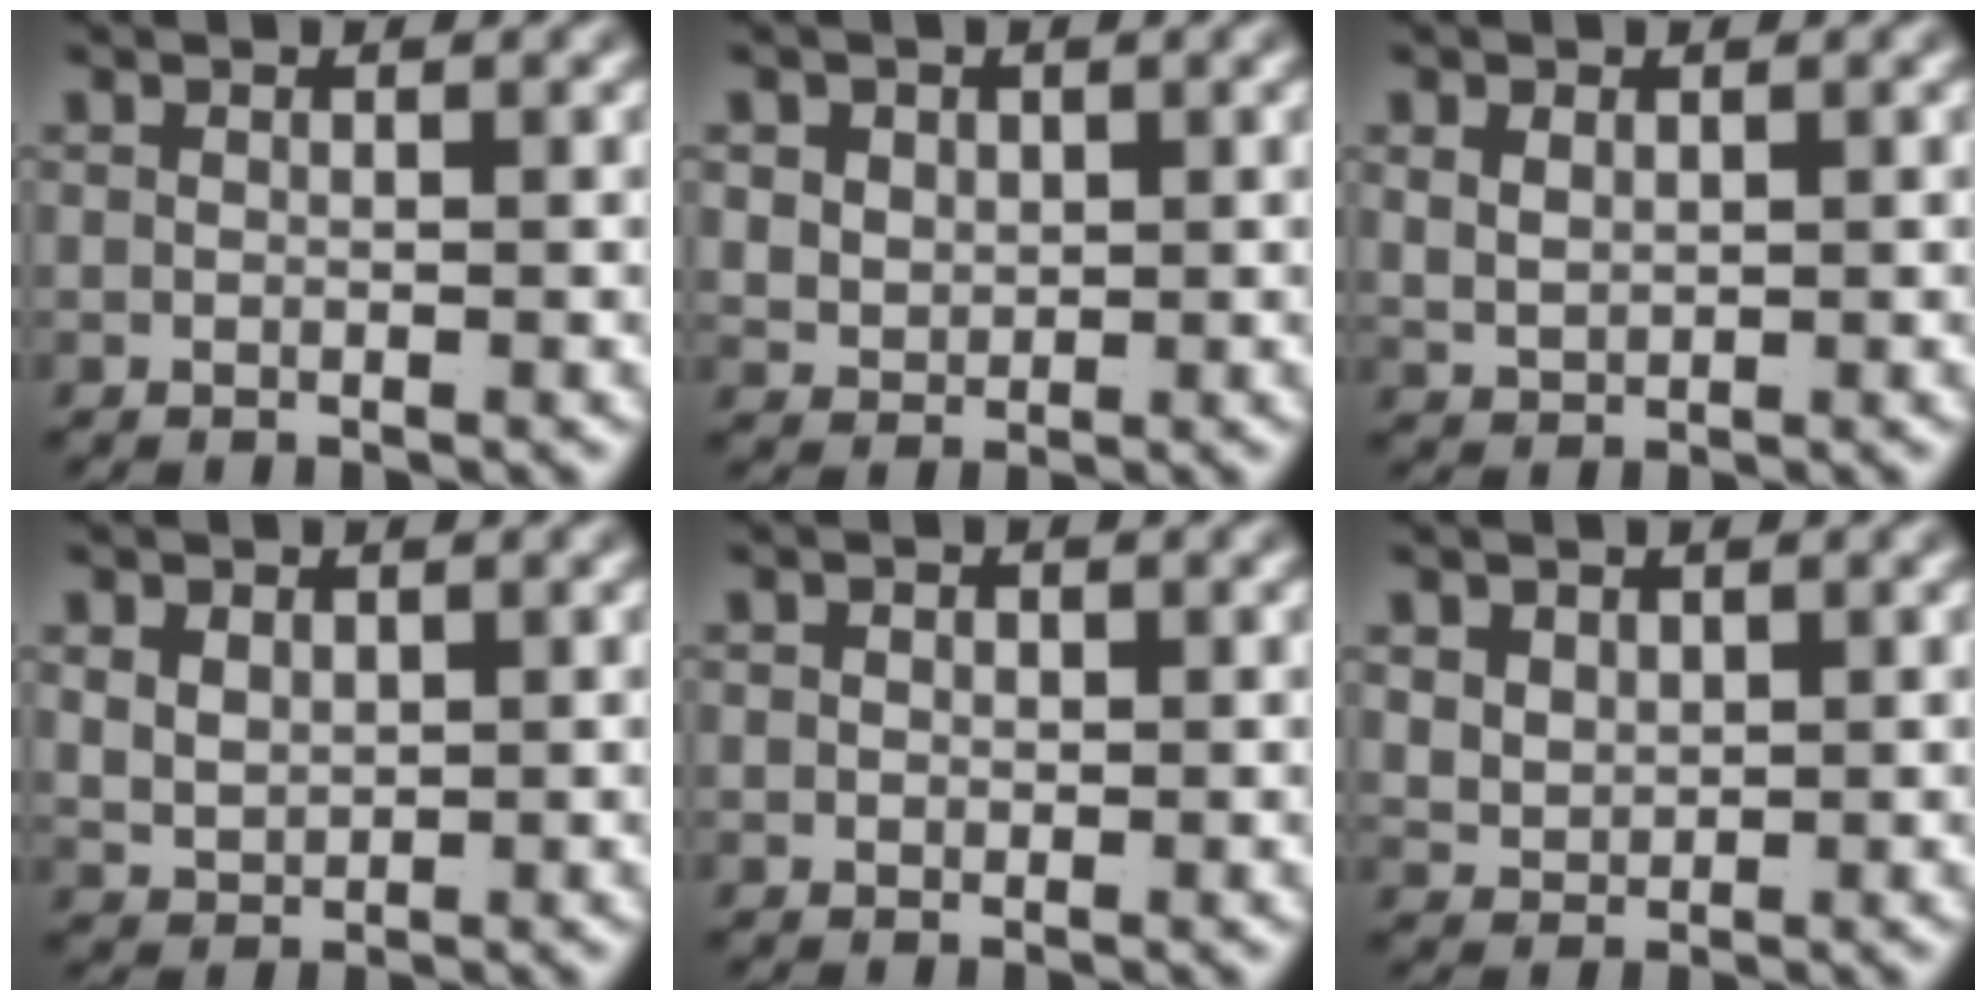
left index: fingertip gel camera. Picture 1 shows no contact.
{"total": 3.4, "force": [0.9, 3.0, 1.4], "torque": [-0.043, -0.017, 0.029]}
{"total": 1.9, "force": [0.8, 1.4, 1.1], "torque": [-0.028, -0.009, 0.029]}
{"total": 2.8, "force": [0.9, 2.3, 1.4], "torque": [-0.043, -0.015, 0.031]}
{"total": 1.0, "force": [0.1, 0.9, 0.4], "torque": [-0.012, -0.006, 0.005]}
{"total": 2.7, "force": [1.0, 2.2, 1.2], "torque": [-0.042, -0.019, 0.037]}